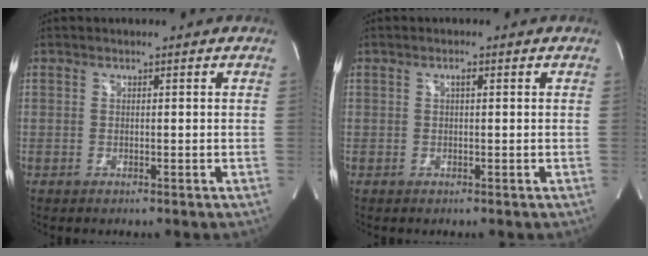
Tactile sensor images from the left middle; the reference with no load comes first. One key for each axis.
{"total": 0.8, "fx": 0.2, "fy": 0.2, "fz": 0.8, "tx": -0.014, "ty": 0.003, "tz": 0.003}